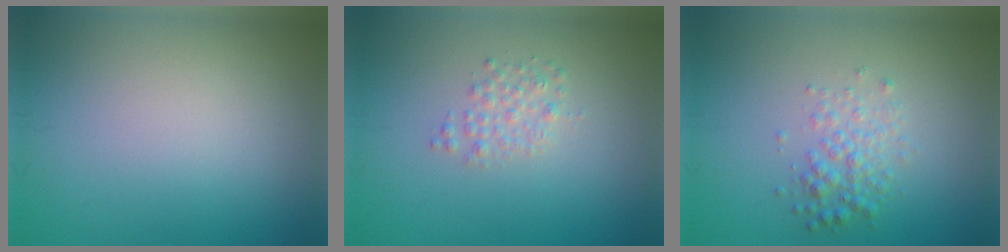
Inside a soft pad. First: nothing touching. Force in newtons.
{"total": 1.5, "press": 1.5, "slide": 0.0}
{"total": 2.3, "press": 2.3, "slide": 0.1}